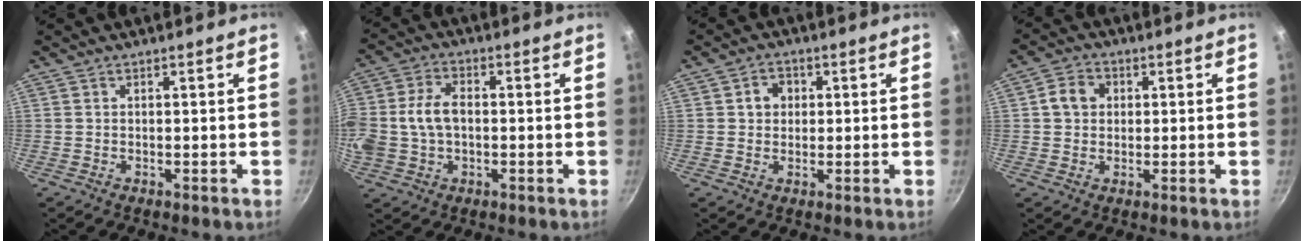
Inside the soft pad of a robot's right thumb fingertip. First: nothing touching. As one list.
[{"total": 11.7, "force": [-0.3, 8.0, 8.5], "torque": [-0.191, 0.023, -0.003]}, {"total": 3.7, "force": [0.7, 3.2, 1.8], "torque": [-0.009, 0.004, 0.009]}, {"total": 5.2, "force": [1.0, 4.4, 2.6], "torque": [-0.034, 0.008, 0.013]}]